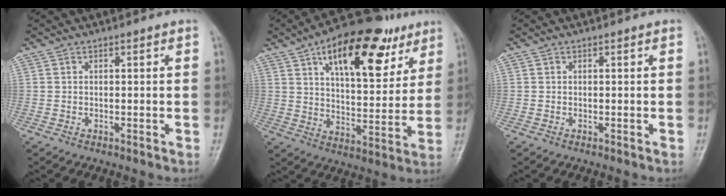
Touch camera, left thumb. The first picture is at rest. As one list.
[{"total": 21.6, "force": [11.1, 9.9, 15.7], "torque": [-0.194, -0.022, 0.172]}, {"total": 0.0}]